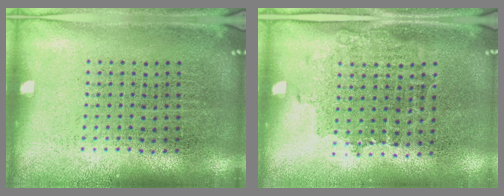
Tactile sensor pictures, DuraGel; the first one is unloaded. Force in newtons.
{"total": 1.0, "press": 0.9, "slide": 0.6}